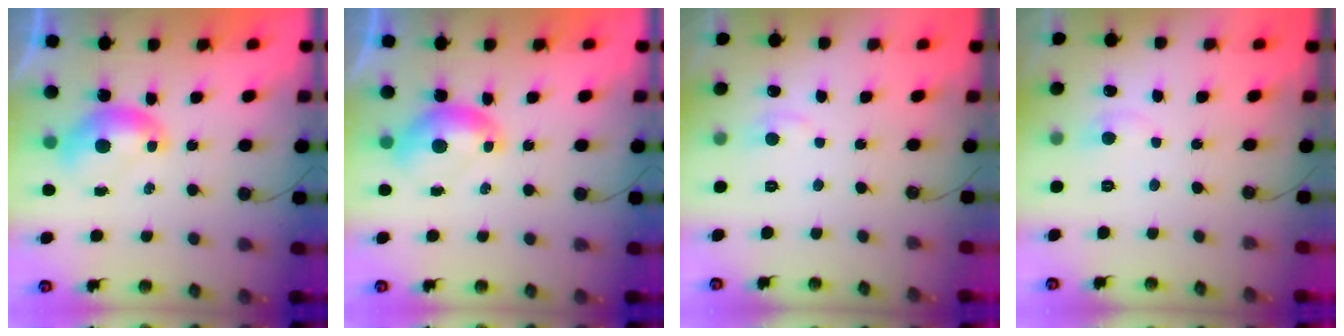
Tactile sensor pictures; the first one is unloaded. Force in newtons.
{"total": 0.0}
{"total": 1.3, "press": 1.1, "slide": 0.7}
{"total": 1.0, "press": 0.7, "slide": 0.8}